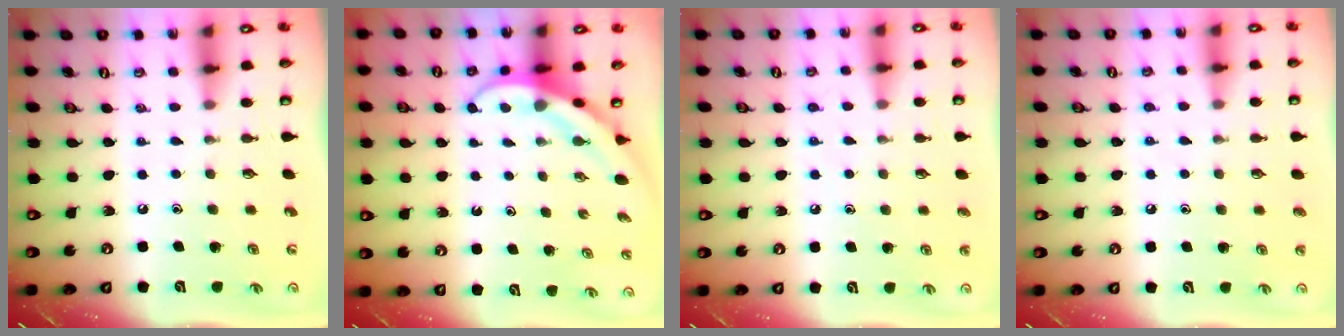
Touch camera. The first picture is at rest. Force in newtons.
{"total": 4.0, "press": 3.9, "slide": 0.4}
{"total": 5.7, "press": 5.6, "slide": 1.2}
{"total": 5.5, "press": 5.5, "slide": 0.6}